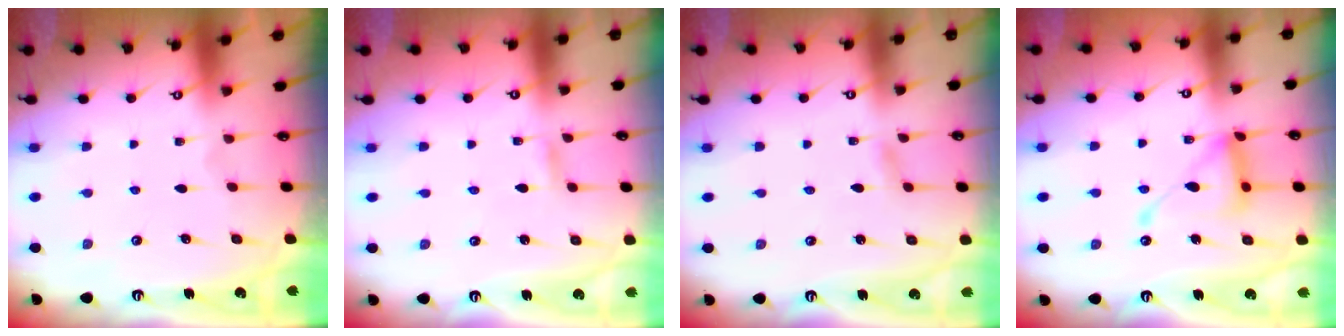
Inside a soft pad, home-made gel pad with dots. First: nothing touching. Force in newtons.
{"total": 1.9, "press": 1.9, "slide": 0.1}
{"total": 2.4, "press": 2.4, "slide": 0.3}
{"total": 15.1, "press": 15.1, "slide": 1.3}